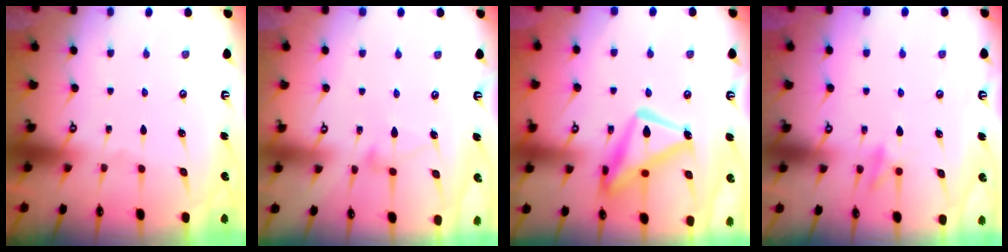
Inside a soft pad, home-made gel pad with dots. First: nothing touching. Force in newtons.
{"total": 6.6, "press": 6.6, "slide": 0.3}
{"total": 17.0, "press": 17.0, "slide": 1.4}
{"total": 10.2, "press": 10.0, "slide": 2.0}